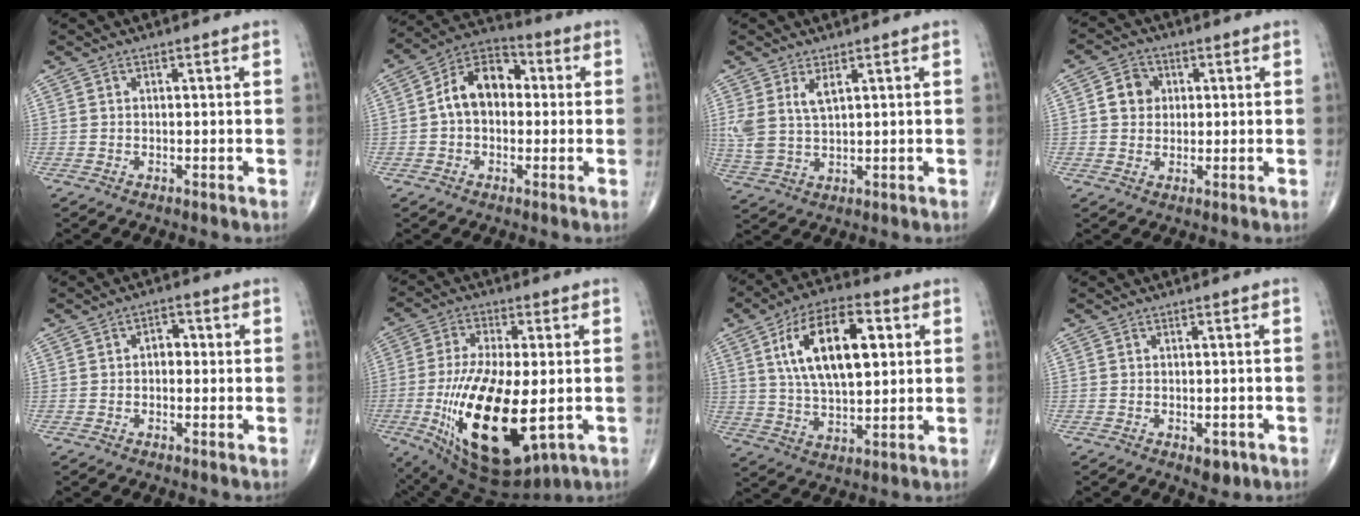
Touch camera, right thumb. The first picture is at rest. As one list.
[{"total": 11.2, "force": [0.6, 7.7, 8.2], "torque": [-0.117, 0.034, -0.004]}, {"total": 5.7, "force": [2.4, 2.5, 4.5], "torque": [-0.103, -0.009, 0.059]}, {"total": 5.3, "force": [0.9, 4.6, 2.4], "torque": [-0.019, 0.005, 0.009]}, {"total": 3.0, "force": [0.0, 2.1, 2.2], "torque": [-0.018, 0.013, -0.006]}, {"total": 22.5, "force": [-4.6, 9.5, 19.9], "torque": [-0.392, -0.023, -0.057]}, {"total": 17.5, "force": [4.7, 8.2, 14.7], "torque": [-0.241, 0.001, 0.082]}, {"total": 3.1, "force": [-1.4, 1.7, 2.1], "torque": [-0.017, 0.003, -0.013]}]